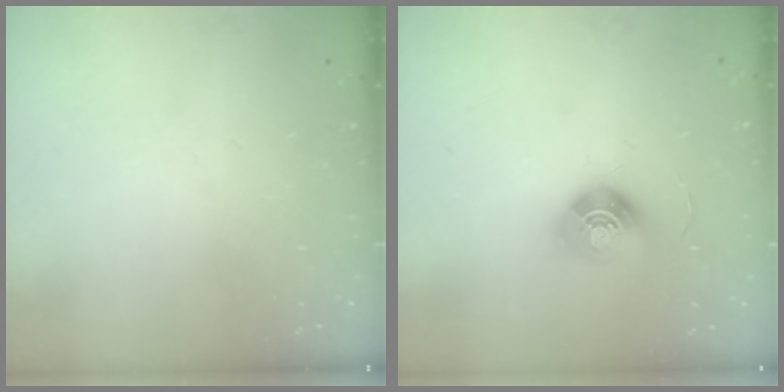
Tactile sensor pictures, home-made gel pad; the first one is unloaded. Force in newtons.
{"total": 10.0, "press": 10.0, "slide": 0.4}